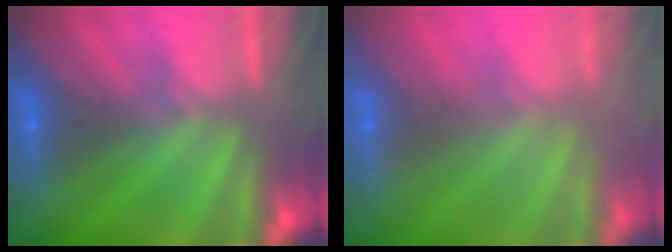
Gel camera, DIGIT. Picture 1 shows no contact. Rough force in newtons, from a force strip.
{"total": 8.3}